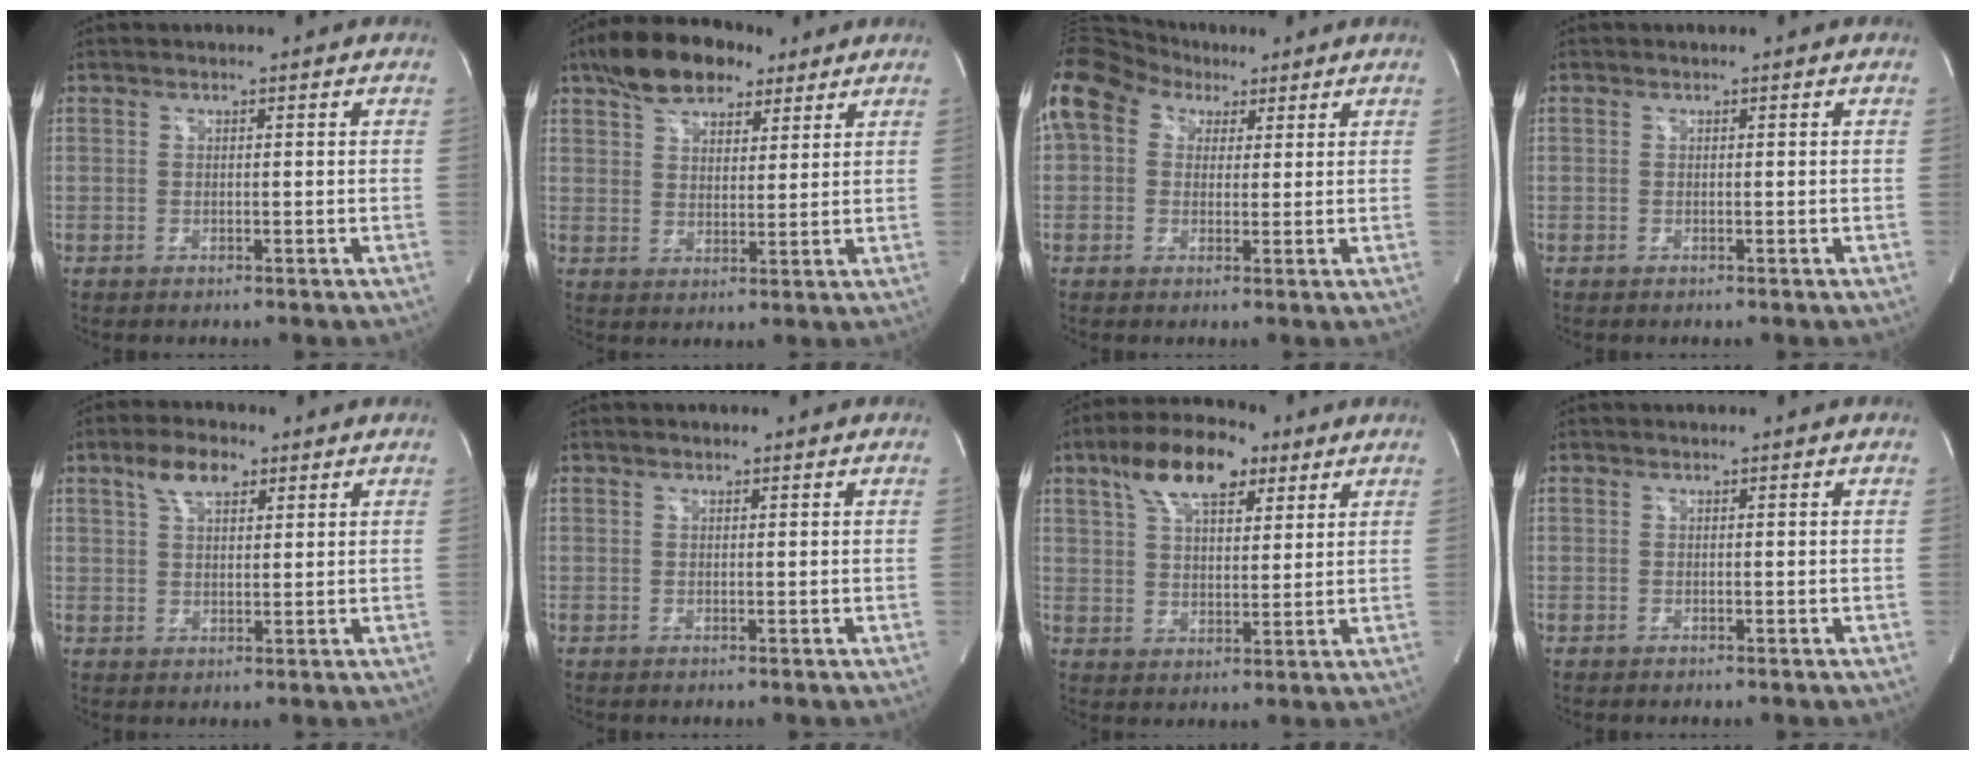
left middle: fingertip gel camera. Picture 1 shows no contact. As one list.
[{"total": 11.1, "force": [7.7, 5.2, 6.1], "torque": [-0.107, 0.029, 0.132]}, {"total": 13.5, "force": [6.5, 9.8, 6.7], "torque": [-0.171, 0.076, 0.116]}, {"total": 0.0}, {"total": 5.5, "force": [3.1, 2.5, 3.7], "torque": [-0.075, 0.016, 0.058]}, {"total": 0.6, "force": [0.4, 0.3, 0.3], "torque": [-0.006, 0.004, 0.006]}, {"total": 11.4, "force": [6.5, 4.9, 8.0], "torque": [-0.145, 0.025, 0.114]}, {"total": 0.0}]